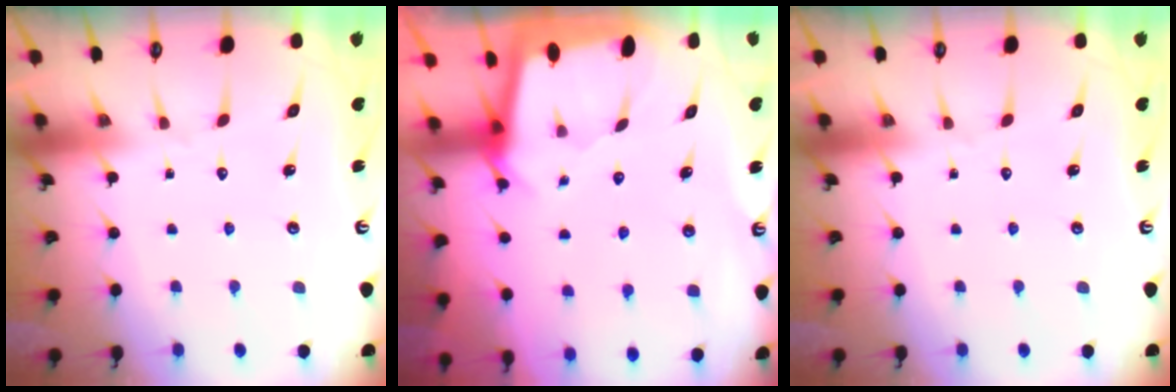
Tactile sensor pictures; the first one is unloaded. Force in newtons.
{"total": 2.2, "press": 2.2, "slide": 0.3}
{"total": 0.0}